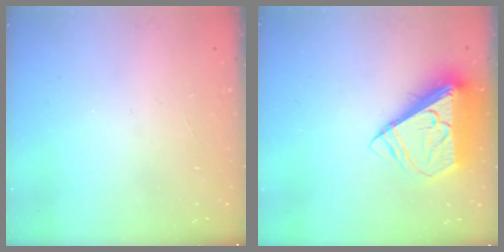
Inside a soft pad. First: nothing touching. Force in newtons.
{"total": 10.3, "press": 10.1, "slide": 1.5}